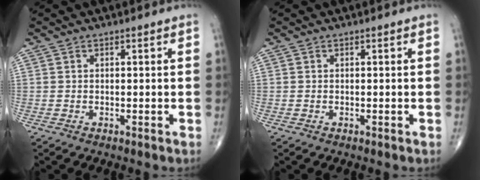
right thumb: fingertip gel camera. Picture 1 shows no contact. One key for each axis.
{"total": 0.0}